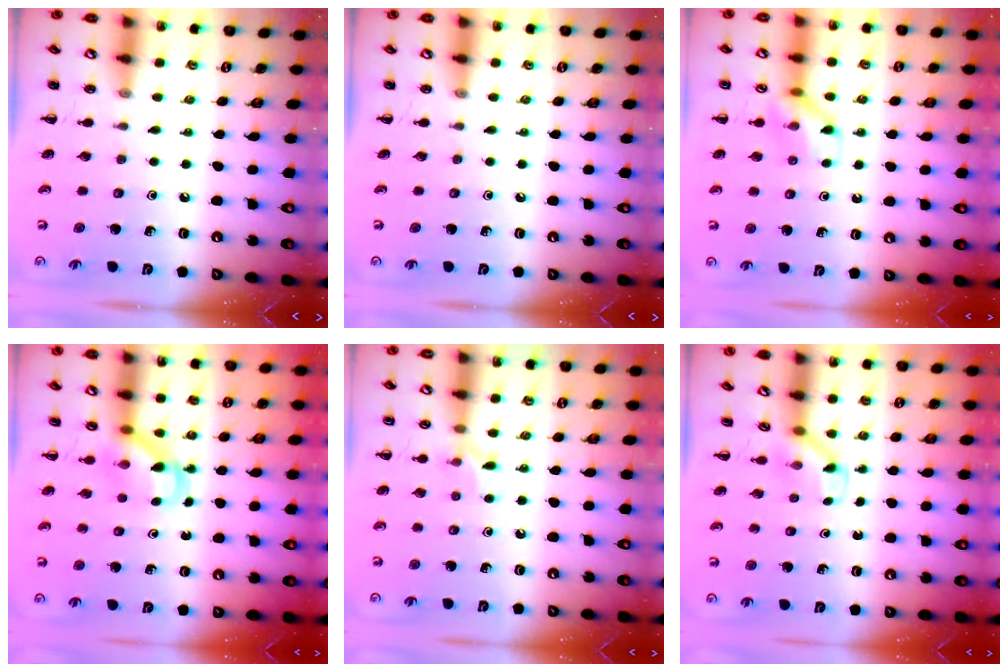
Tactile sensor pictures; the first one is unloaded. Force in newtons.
{"total": 0.0}
{"total": 8.9, "press": 8.9, "slide": 0.5}
{"total": 4.1, "press": 4.0, "slide": 0.7}
{"total": 7.0, "press": 6.6, "slide": 2.2}
{"total": 2.6, "press": 2.4, "slide": 0.9}